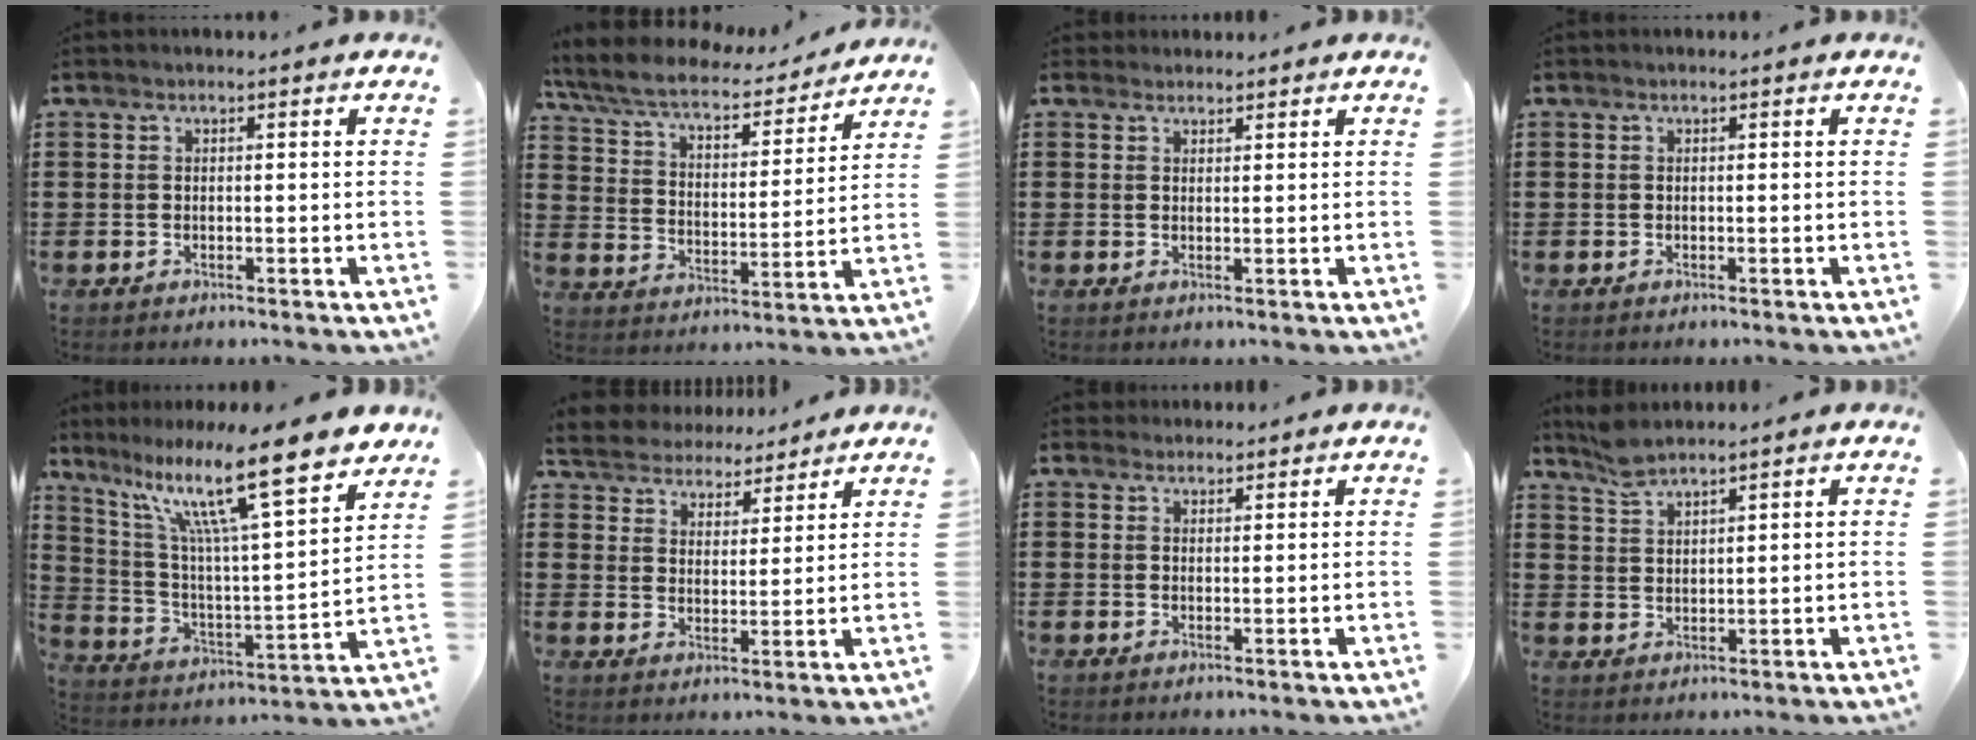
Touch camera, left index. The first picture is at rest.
{"total": 7.0, "force": [6.1, 1.5, 3.1], "torque": [-0.087, -0.037, 0.101]}
{"total": 1.5, "force": [1.5, 0.5, 0.0], "torque": [-0.003, 0.003, 0.030]}
{"total": 0.0}
{"total": 15.1, "force": [10.6, 1.8, 10.6], "torque": [-0.219, -0.058, 0.169]}
{"total": 5.1, "force": [4.9, 0.9, -0.9], "torque": [-0.012, -0.029, 0.087]}
{"total": 1.7, "force": [1.5, 0.7, -0.1], "torque": [-0.003, 0.005, 0.031]}
{"total": 3.4, "force": [3.1, 0.6, 1.4], "torque": [-0.036, -0.002, 0.058]}